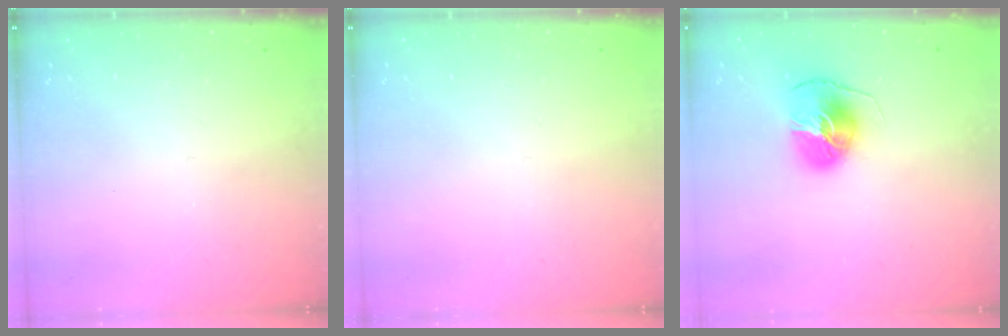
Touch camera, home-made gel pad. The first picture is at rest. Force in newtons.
{"total": 0.0}
{"total": 8.3, "press": 8.2, "slide": 0.9}